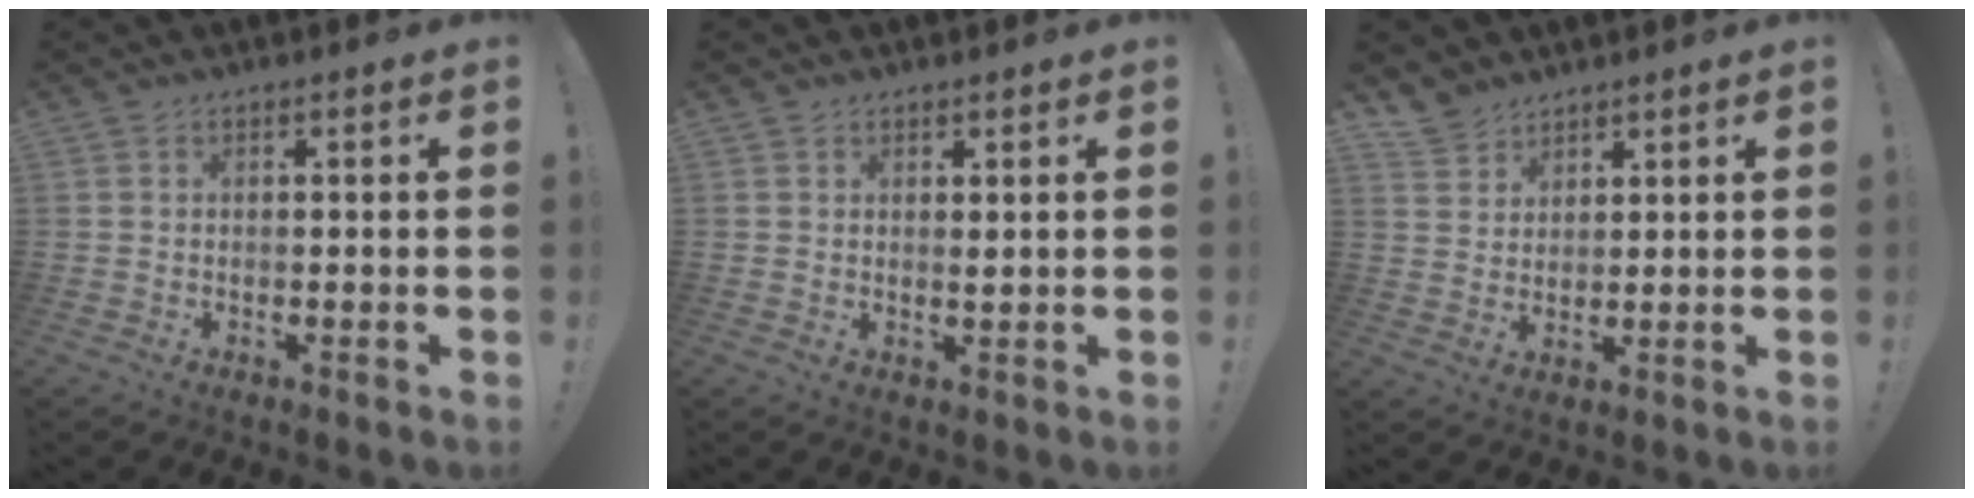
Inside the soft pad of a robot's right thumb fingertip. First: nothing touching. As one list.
[{"total": 1.1, "force": [0.8, 0.4, 0.6], "torque": [0.010, -0.011, 0.011]}, {"total": 5.6, "force": [4.7, 2.8, 0.8], "torque": [-0.015, -0.033, 0.092]}]